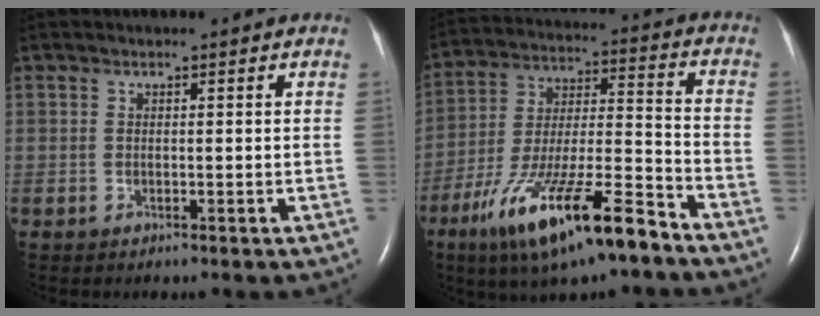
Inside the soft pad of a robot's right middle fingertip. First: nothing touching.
{"total": 19.3, "force": [-12.4, 2.7, 14.4], "torque": [-0.260, -0.024, -0.219]}